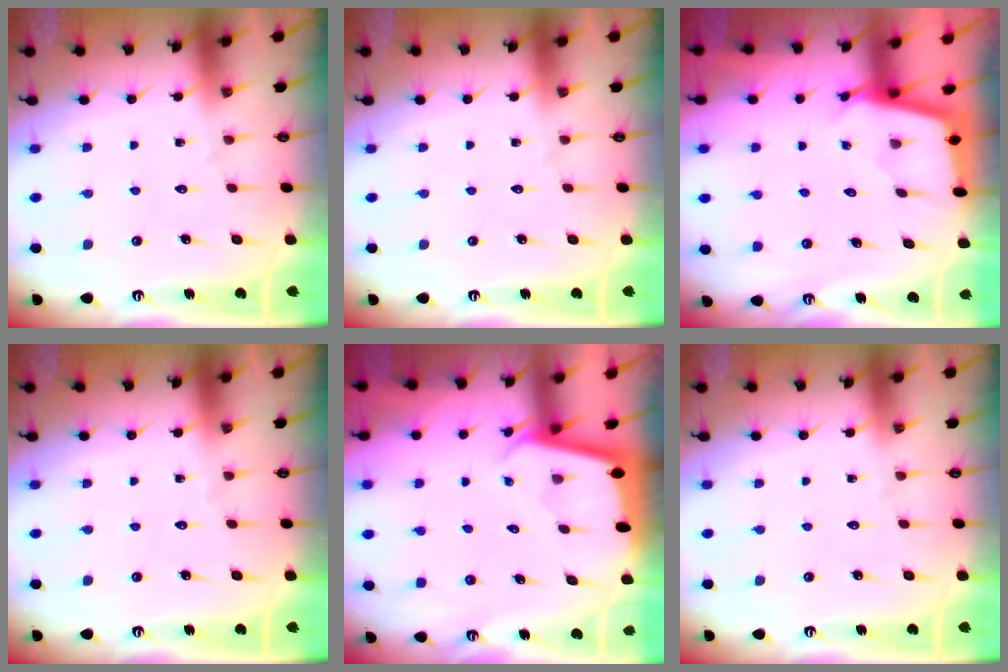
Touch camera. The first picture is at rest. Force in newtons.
{"total": 0.0}
{"total": 2.3, "press": 2.3, "slide": 0.1}
{"total": 0.0}
{"total": 1.9, "press": 1.9, "slide": 0.0}
{"total": 0.0}